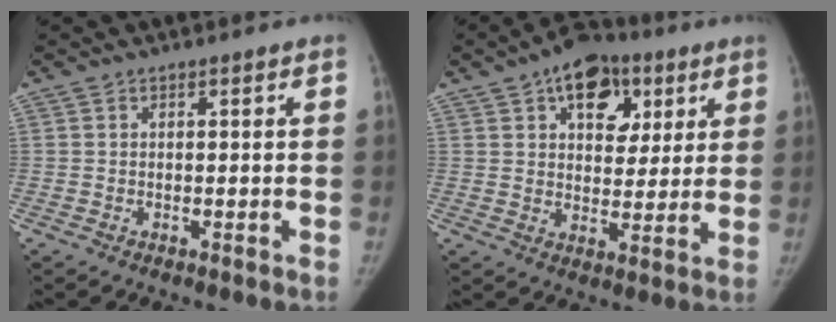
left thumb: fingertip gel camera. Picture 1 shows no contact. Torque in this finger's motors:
{"motor_torque": [1.21, 0.93, 1.31, -0.56, 0.37]}